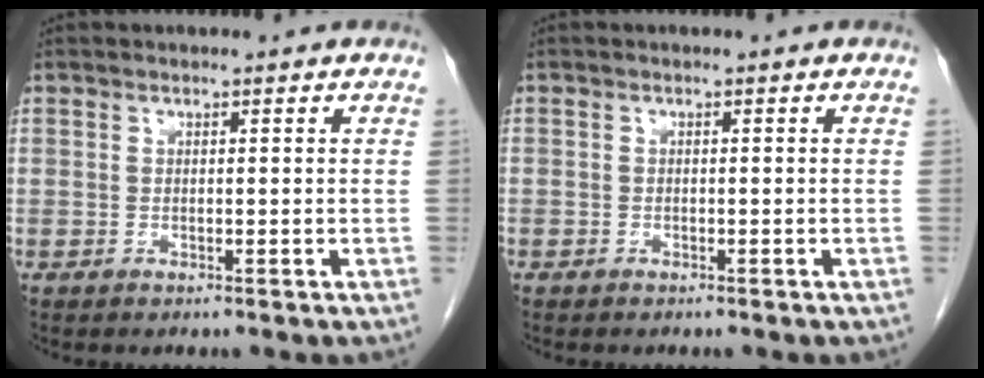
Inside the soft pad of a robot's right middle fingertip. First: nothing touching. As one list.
[{"total": 0.5, "force": [-0.4, 0.3, 0.0], "torque": [-0.005, 0.002, -0.007]}]